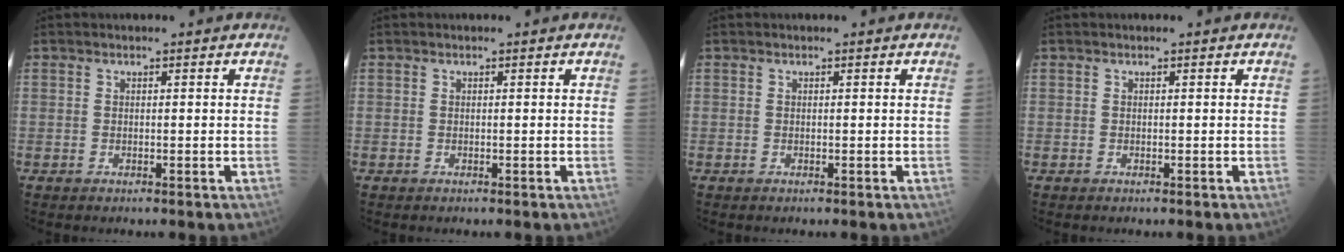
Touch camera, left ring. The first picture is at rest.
{"total": 0.0}
{"total": 0.0}
{"total": 0.0}